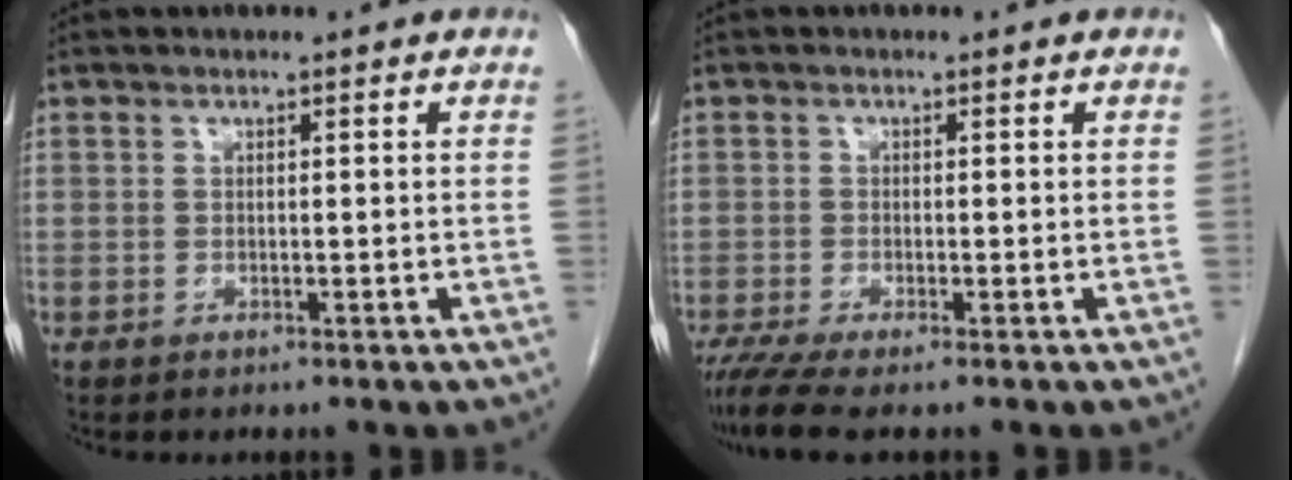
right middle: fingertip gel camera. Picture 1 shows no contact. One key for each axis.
{"total": 4.0, "fx": -3.1, "fy": -0.1, "fz": 2.5, "tx": -0.048, "ty": -0.012, "tz": -0.059}